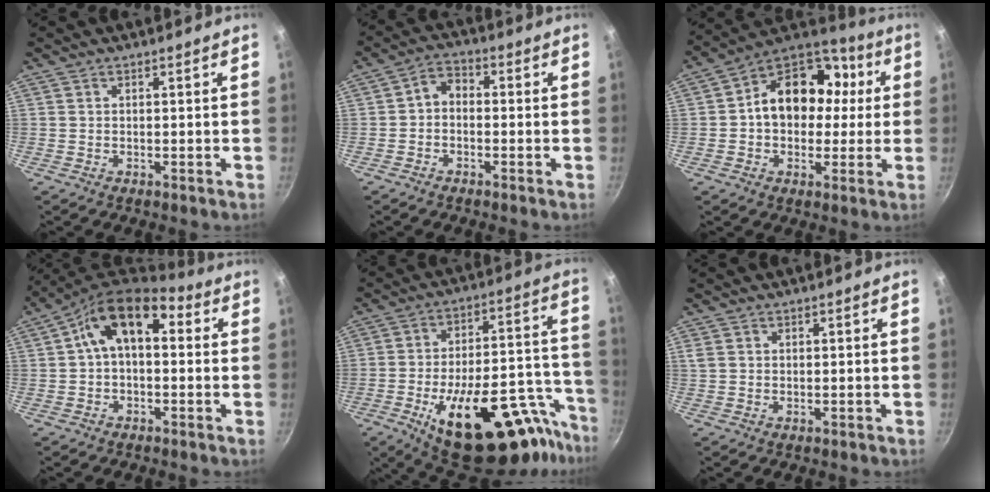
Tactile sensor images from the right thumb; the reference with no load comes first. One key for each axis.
{"total": 3.8, "fx": -0.9, "fy": 2.7, "fz": 2.5, "tx": -0.043, "ty": 0.019, "tz": -0.027}
{"total": 17.3, "fx": 1.5, "fy": 13.6, "fz": 10.6, "tx": -0.123, "ty": 0.041, "tz": 0.008}
{"total": 11.5, "fx": 2.2, "fy": 6.9, "fz": 8.9, "tx": -0.133, "ty": 0.033, "tz": 0.015}
{"total": 29.2, "fx": -16.3, "fy": 12.3, "fz": 20.9, "tx": -0.222, "ty": 0.081, "tz": -0.230}
{"total": 1.3, "fx": 0.6, "fy": 1.0, "fz": 0.7, "tx": -0.012, "ty": 0.002, "tz": 0.012}